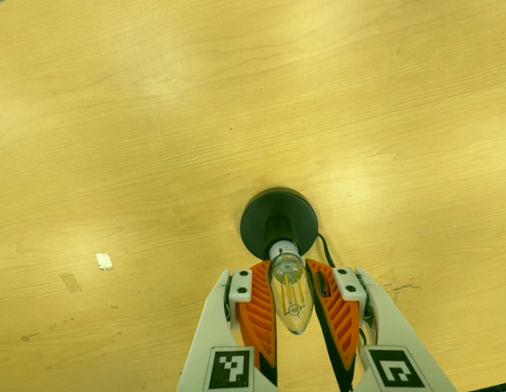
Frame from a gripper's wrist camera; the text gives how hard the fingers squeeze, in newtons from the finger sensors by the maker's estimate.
{"total": 15.6, "left": 16.7, "right": 14.5}